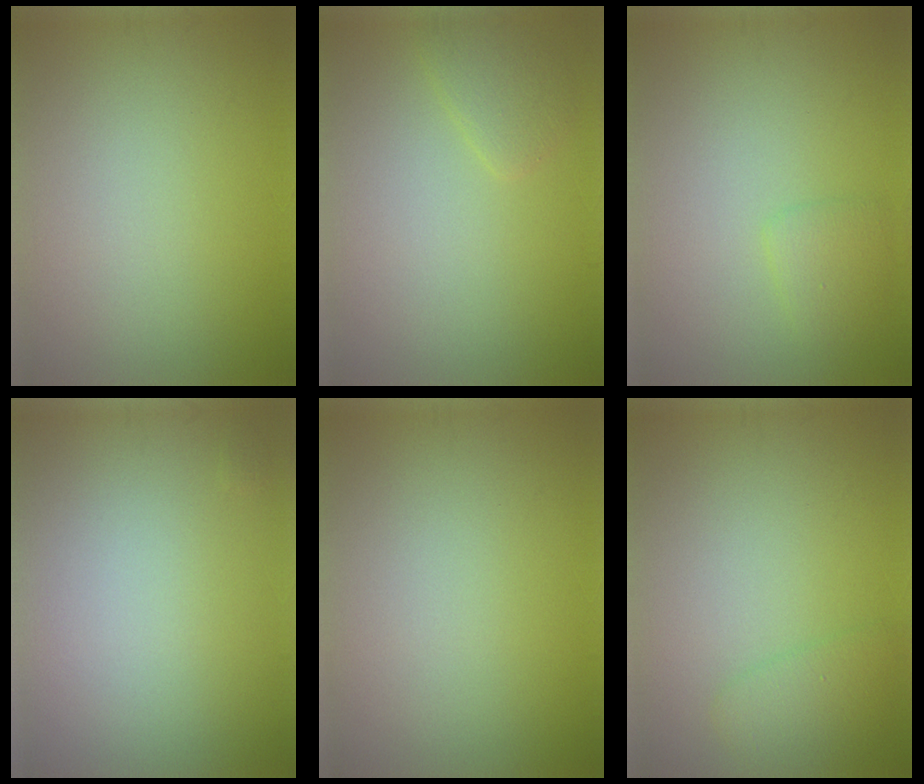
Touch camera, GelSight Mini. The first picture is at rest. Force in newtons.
{"total": 1.5, "press": 1.5, "slide": 0.2}
{"total": 1.6, "press": 1.6, "slide": 0.0}
{"total": 0.0}
{"total": 0.0}
{"total": 2.2, "press": 2.2, "slide": 0.1}